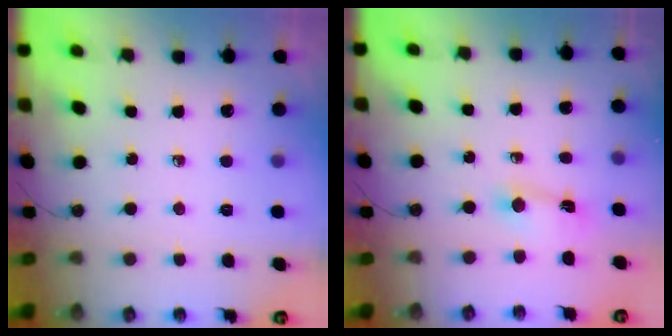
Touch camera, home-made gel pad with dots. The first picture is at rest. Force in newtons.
{"total": 2.4, "press": 2.4, "slide": 0.3}